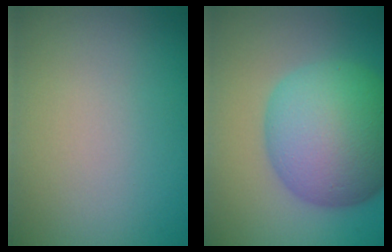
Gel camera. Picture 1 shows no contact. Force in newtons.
{"total": 12.4, "press": 12.4, "slide": 0.1}